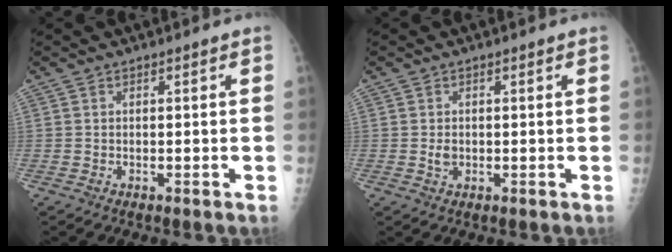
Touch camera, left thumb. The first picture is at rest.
{"total": 1.6, "force": [0.0, 1.3, 1.0], "torque": [-0.014, 0.000, 0.003]}